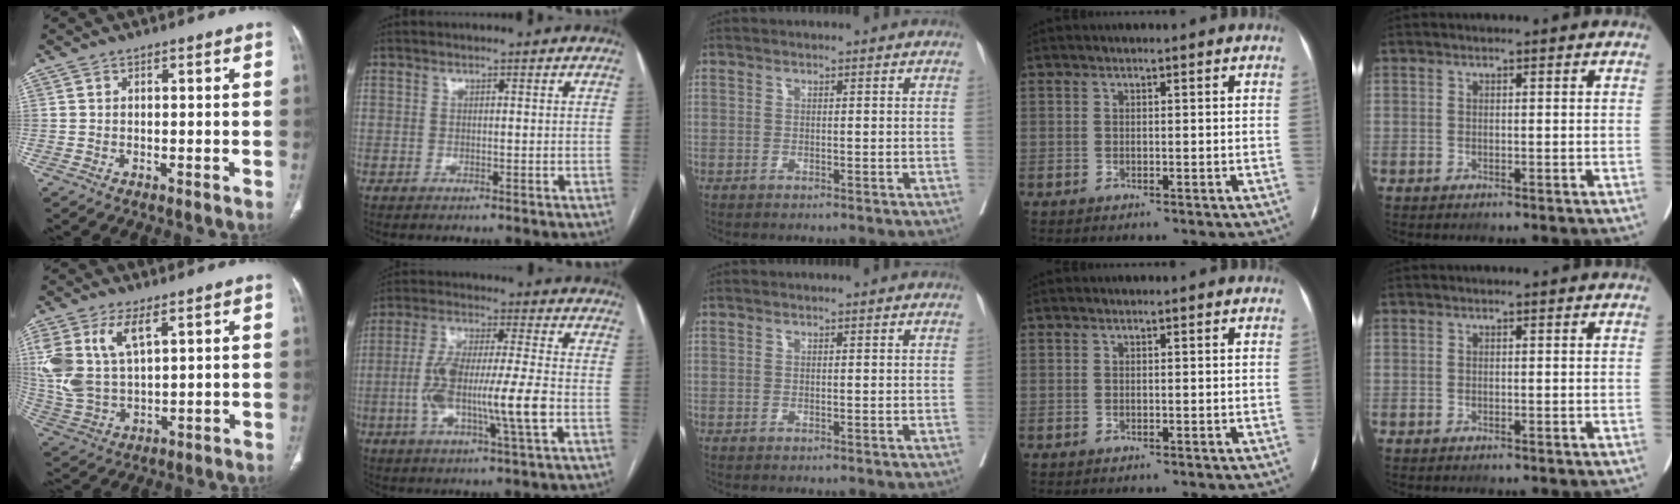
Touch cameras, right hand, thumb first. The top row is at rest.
{"thumb": {"total": 13.4, "force": [5.3, 6.9, 10.2], "torque": [-0.230, -0.008, 0.119]}, "index": {"total": 12.7, "force": [-2.6, 0.9, 12.3], "torque": [-0.239, 0.004, -0.050]}}